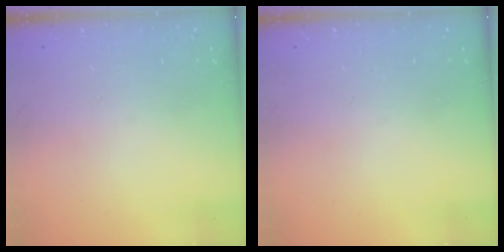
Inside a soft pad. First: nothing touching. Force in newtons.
{"total": 0.0}